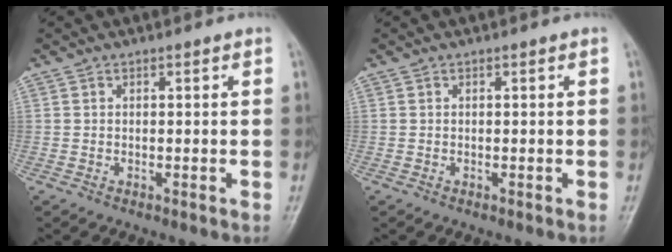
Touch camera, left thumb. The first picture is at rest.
{"total": 0.0}